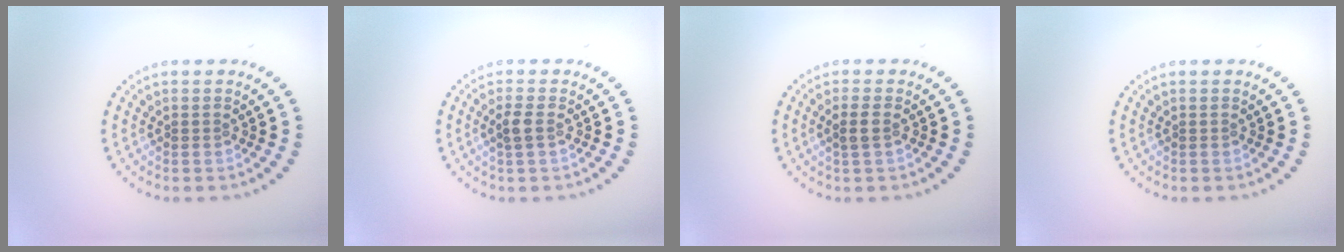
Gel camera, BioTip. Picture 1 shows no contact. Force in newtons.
{"total": 1.3, "press": 1.2, "slide": 0.4}
{"total": 1.4, "press": 1.3, "slide": 0.5}
{"total": 0.0}